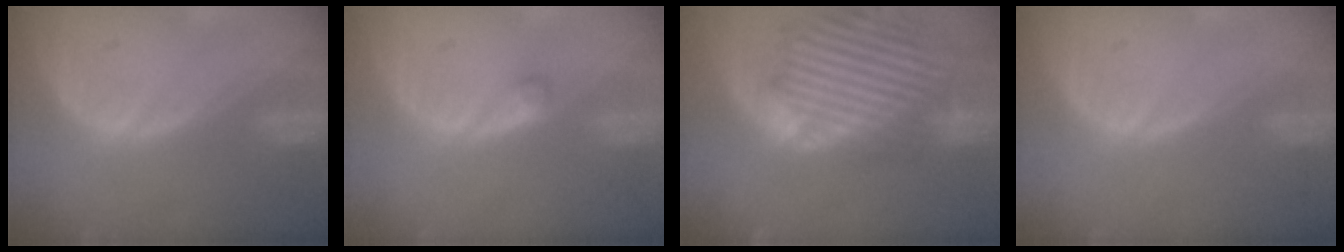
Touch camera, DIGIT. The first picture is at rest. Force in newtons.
{"total": 1.2, "press": 1.2, "slide": 0.2}
{"total": 14.5, "press": 12.4, "slide": 7.6}
{"total": 0.0}